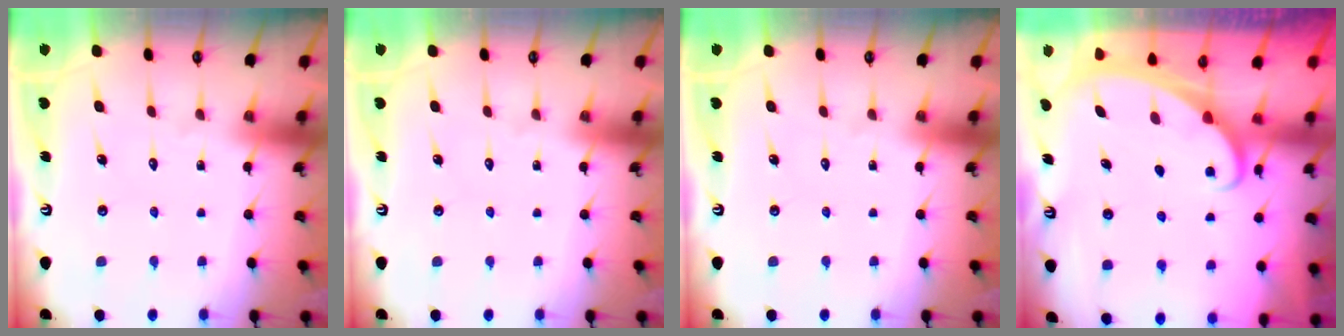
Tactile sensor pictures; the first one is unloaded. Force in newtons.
{"total": 0.0}
{"total": 0.0}
{"total": 2.2, "press": 2.2, "slide": 0.3}